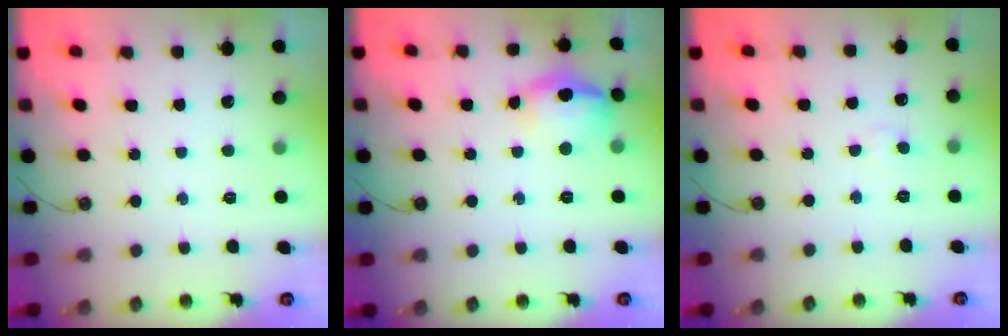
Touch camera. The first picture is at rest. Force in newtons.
{"total": 18.4, "press": 13.5, "slide": 12.5}
{"total": 3.0, "press": 3.0, "slide": 0.4}